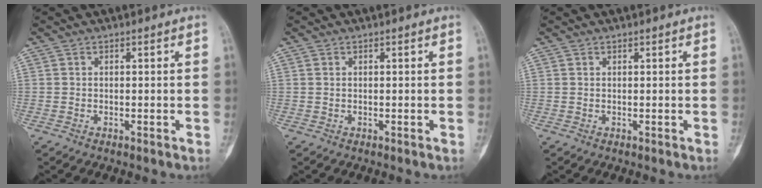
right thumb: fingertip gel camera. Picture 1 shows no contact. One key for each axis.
{"total": 0.0}
{"total": 0.0}